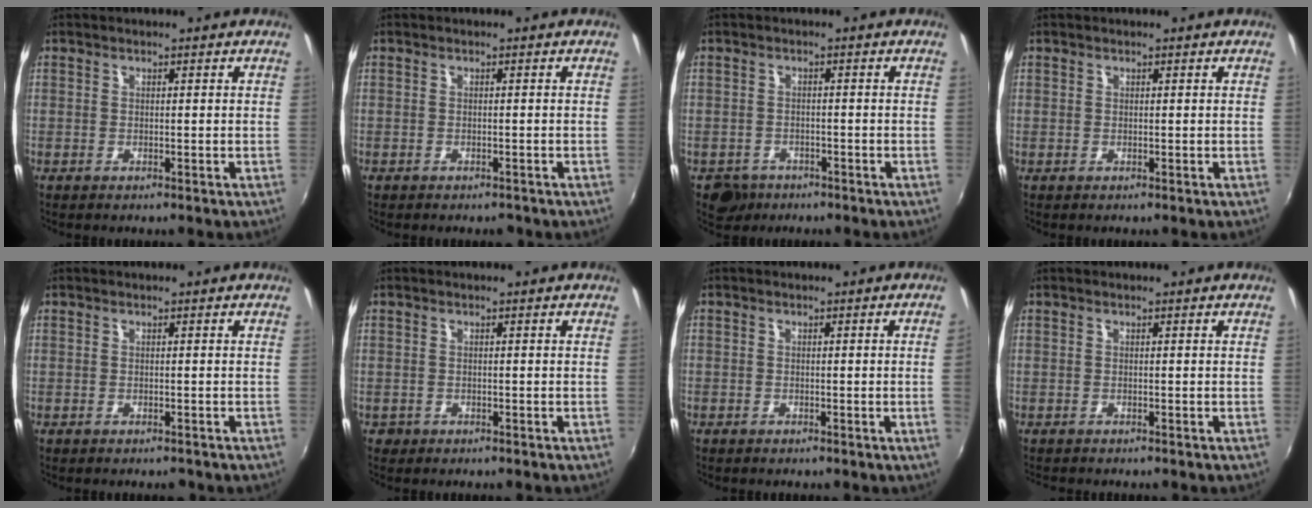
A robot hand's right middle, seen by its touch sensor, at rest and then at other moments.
{"total": 1.5, "force": [-1.2, 0.9, 0.4], "torque": [-0.010, -0.005, -0.015]}
{"total": 4.1, "force": [-2.7, 3.0, 0.9], "torque": [-0.029, -0.002, -0.041]}
{"total": 0.0}
{"total": 1.2, "force": [-1.0, 0.6, 0.2], "torque": [-0.008, -0.003, -0.012]}
{"total": 1.6, "force": [-0.8, 1.3, 0.3], "torque": [-0.011, -0.004, -0.012]}
{"total": 1.2, "force": [-0.3, -0.7, 1.0], "torque": [-0.014, -0.005, -0.004]}
{"total": 1.0, "force": [-1.0, 0.1, 0.3], "torque": [-0.007, -0.006, -0.016]}